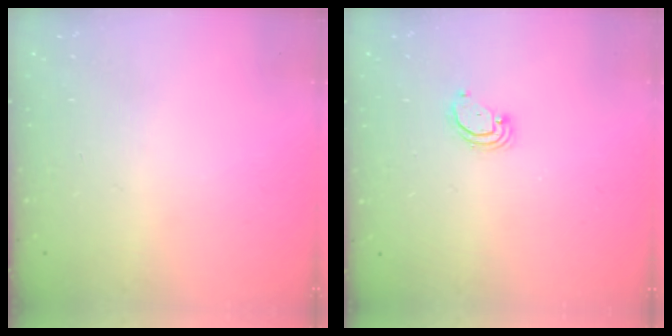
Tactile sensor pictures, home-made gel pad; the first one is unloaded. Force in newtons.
{"total": 2.6, "press": 2.6, "slide": 0.1}